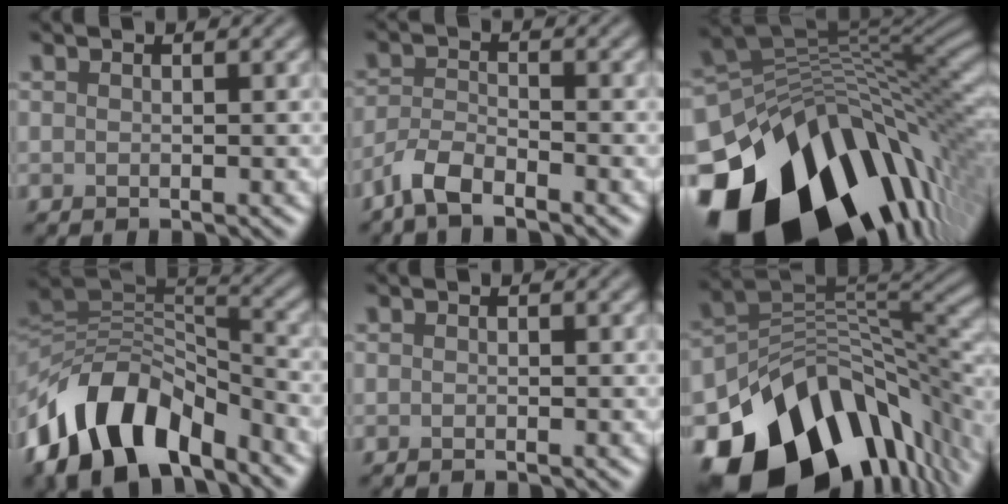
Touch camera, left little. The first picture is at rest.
{"total": 3.2, "force": [-2.6, 0.8, 1.6], "torque": [-0.036, -0.001, -0.061]}
{"total": 19.0, "force": [-7.8, 12.0, 12.6], "torque": [-0.245, -0.029, -0.124]}
{"total": 10.7, "force": [-6.7, 5.4, 6.3], "torque": [-0.107, 0.005, -0.126]}
{"total": 0.0}
{"total": 15.9, "force": [-8.6, 10.2, 8.7], "torque": [-0.153, -0.009, -0.135]}